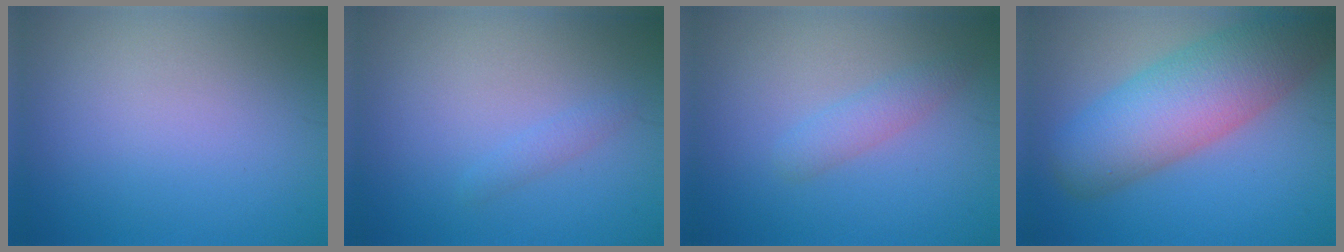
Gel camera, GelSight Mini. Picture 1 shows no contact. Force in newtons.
{"total": 1.0, "press": 1.0, "slide": 0.0}
{"total": 1.9, "press": 1.9, "slide": 0.0}
{"total": 8.9, "press": 8.9, "slide": 0.6}